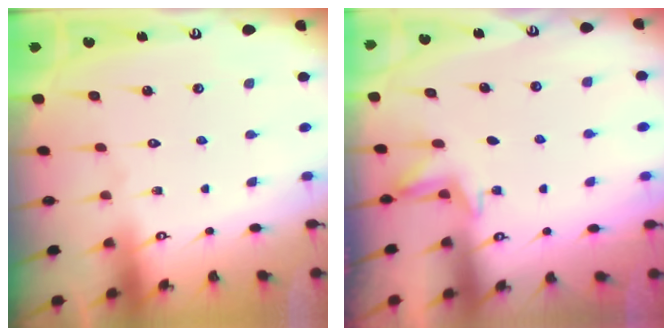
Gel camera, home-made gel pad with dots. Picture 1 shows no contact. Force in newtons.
{"total": 2.4, "press": 2.1, "slide": 1.2}